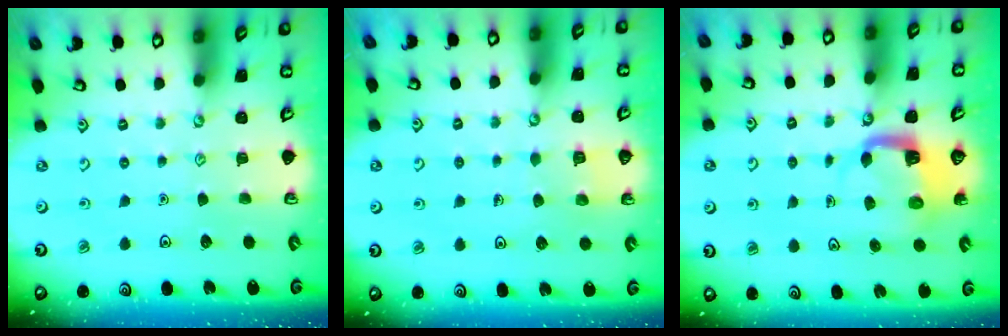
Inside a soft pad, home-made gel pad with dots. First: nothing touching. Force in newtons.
{"total": 3.0, "press": 3.0, "slide": 0.2}
{"total": 5.0, "press": 4.9, "slide": 0.5}